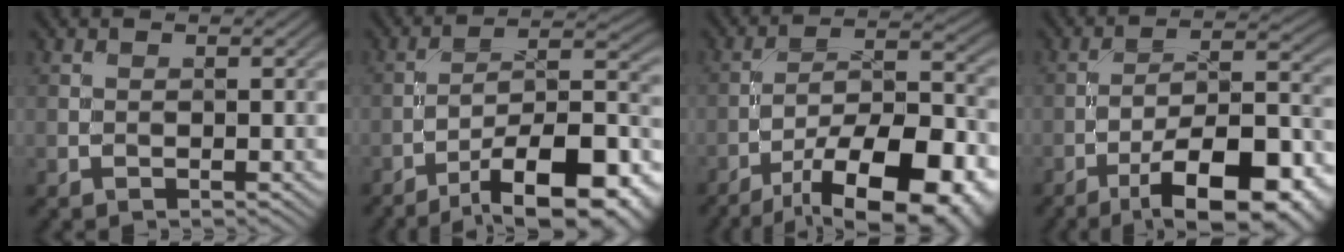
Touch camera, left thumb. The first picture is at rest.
{"total": 16.0, "force": [-10.2, 5.0, 11.2], "torque": [-0.169, -0.002, -0.159]}
{"total": 18.3, "force": [-11.6, 6.4, 12.7], "torque": [-0.175, -0.015, -0.173]}
{"total": 15.8, "force": [-9.2, 4.9, 11.9], "torque": [-0.179, 0.001, -0.145]}